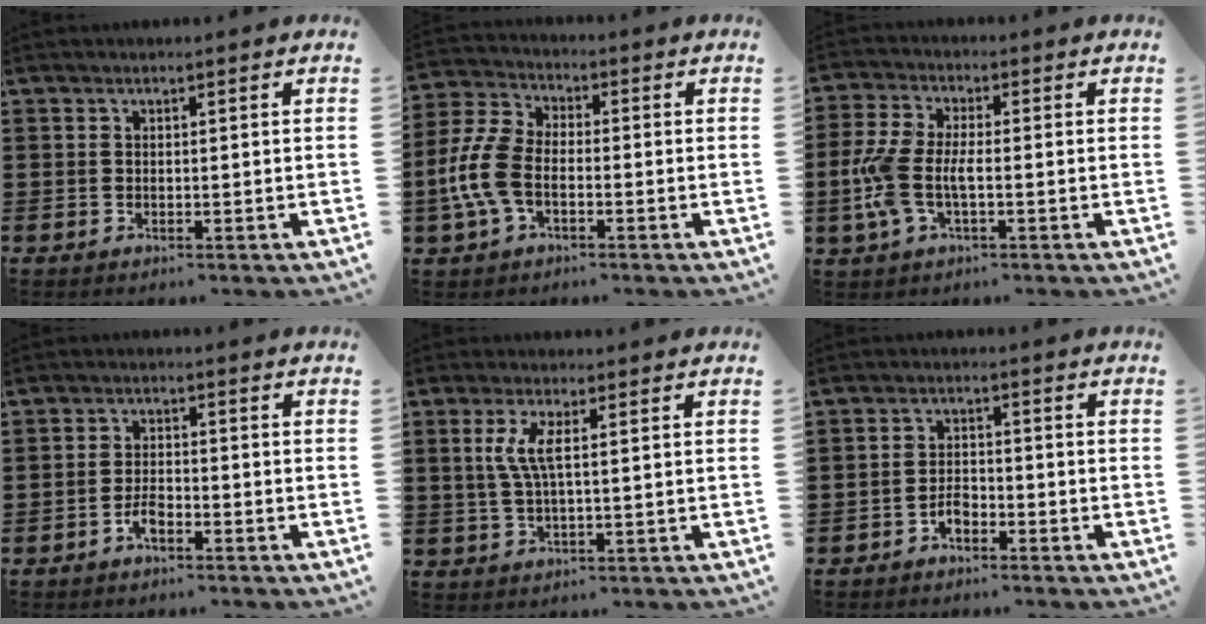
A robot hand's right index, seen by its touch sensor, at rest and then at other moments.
{"total": 8.2, "force": [-1.9, 4.9, 6.3], "torque": [-0.173, -0.008, -0.046]}
{"total": 6.6, "force": [-1.3, 3.2, 5.7], "torque": [-0.148, -0.008, -0.035]}
{"total": 2.7, "force": [-1.9, 1.1, 1.5], "torque": [-0.034, 0.005, -0.040]}
{"total": 4.6, "force": [0.9, 0.8, 4.4], "torque": [-0.102, -0.005, 0.008]}
{"total": 2.5, "force": [-1.8, 1.4, 0.9], "torque": [-0.020, 0.006, -0.038]}